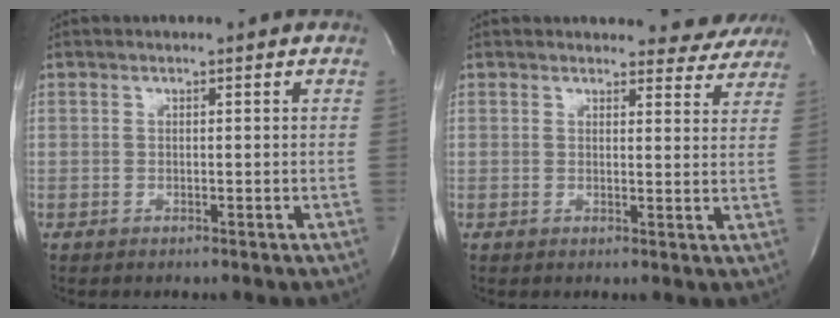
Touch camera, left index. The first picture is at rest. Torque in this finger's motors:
{"motor_torque": [0.17, -0.24, 0.24, 0.02]}